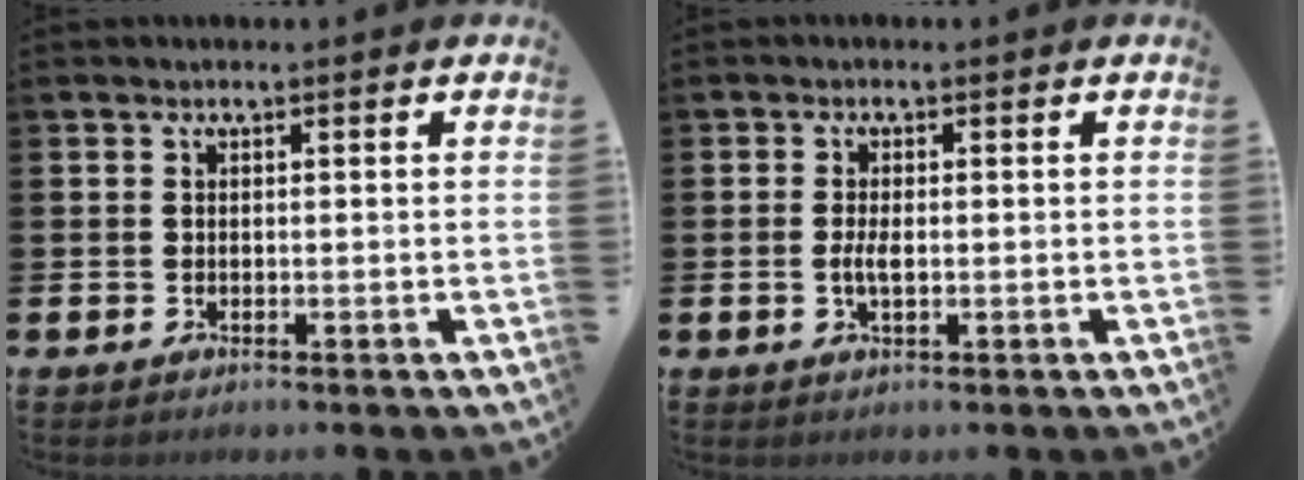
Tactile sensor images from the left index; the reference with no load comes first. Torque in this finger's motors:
{"motor_torque": [0.55, 0.38, 0.03, 0.12]}